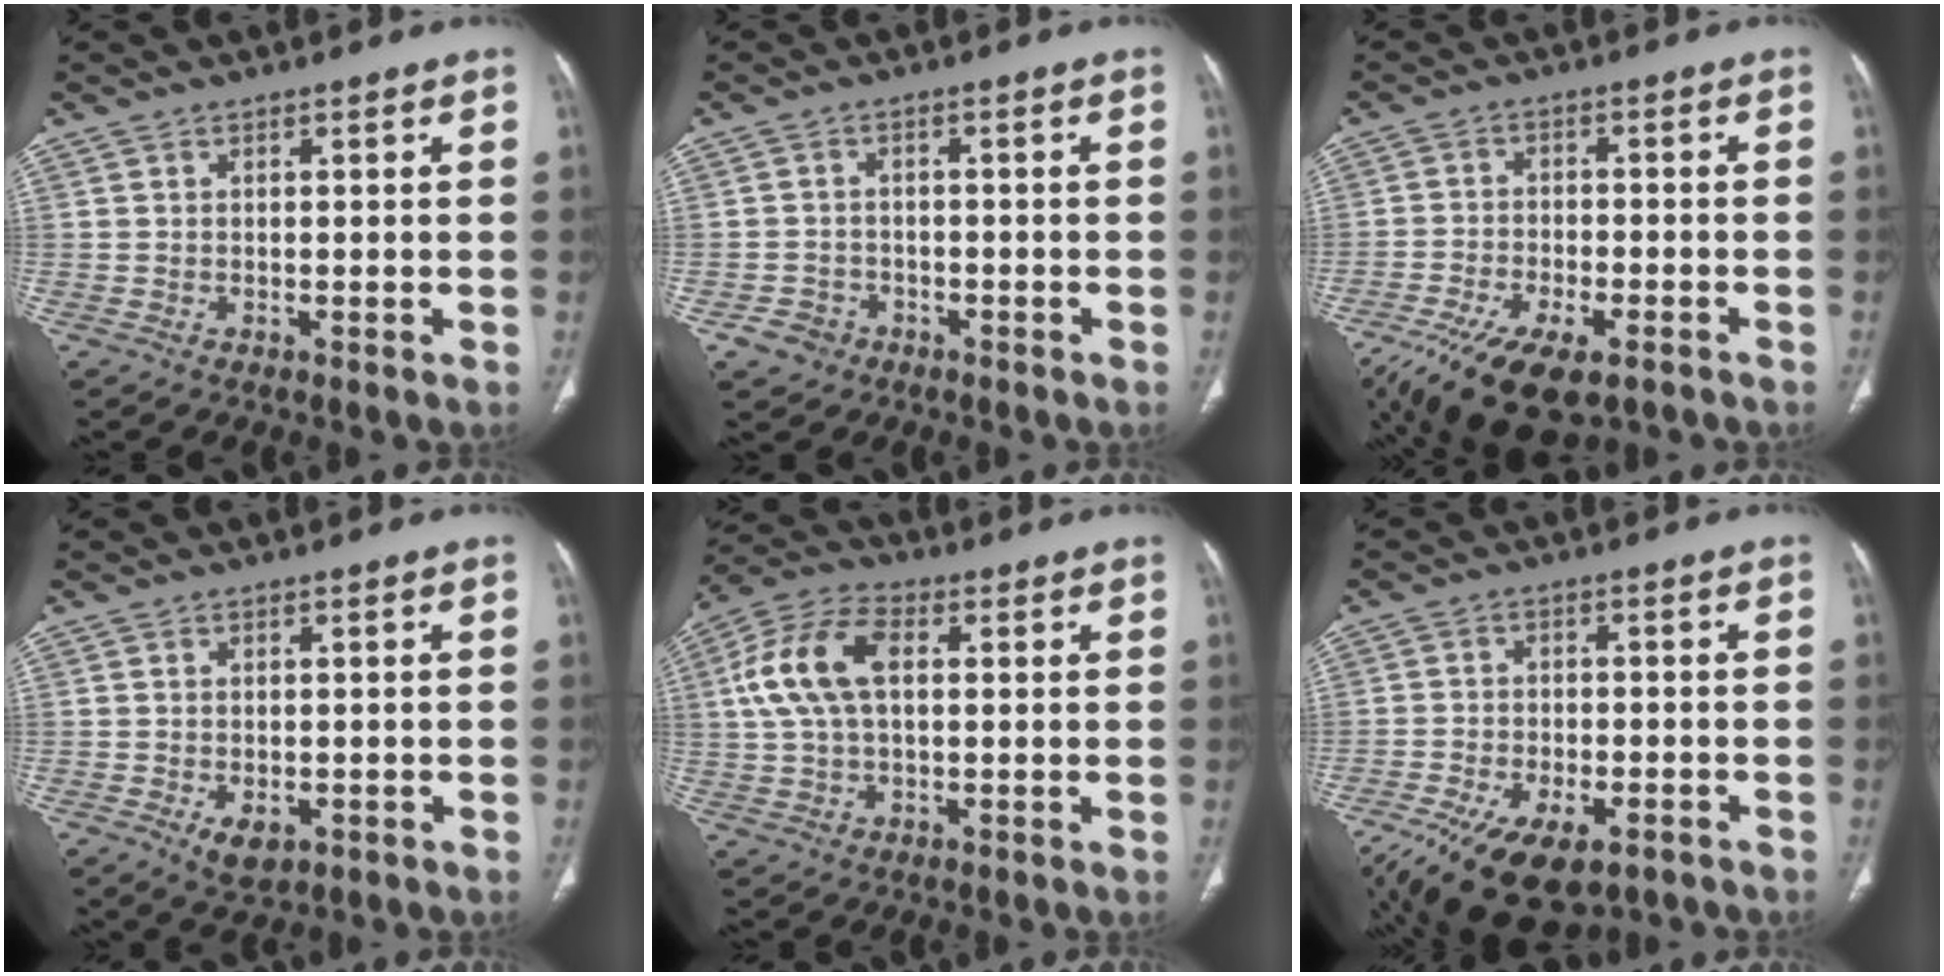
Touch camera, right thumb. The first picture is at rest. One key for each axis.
{"total": 3.8, "fx": -2.0, "fy": 3.2, "fz": 0.6, "tx": 0.002, "ty": 0.018, "tz": -0.030}
{"total": 15.2, "fx": -9.5, "fy": 6.5, "fz": 9.9, "tx": -0.198, "ty": 0.013, "tz": -0.156}
{"total": 3.9, "fx": -1.4, "fy": 2.4, "fz": 2.8, "tx": -0.041, "ty": -0.001, "tz": -0.012}
{"total": 12.0, "fx": 2.0, "fy": 6.9, "fz": 9.6, "tx": -0.200, "ty": 0.026, "tz": 0.035}
{"total": 16.6, "fx": -9.8, "fy": 8.3, "fz": 10.6, "tx": -0.217, "ty": 0.017, "tz": -0.151}